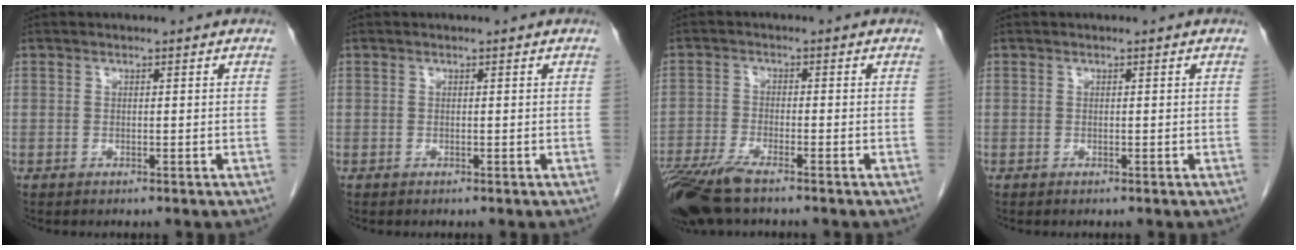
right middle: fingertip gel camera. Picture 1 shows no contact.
{"total": 0.0}
{"total": 9.2, "force": [-7.0, 1.5, 5.8], "torque": [-0.113, -0.019, -0.127]}
{"total": 0.0}